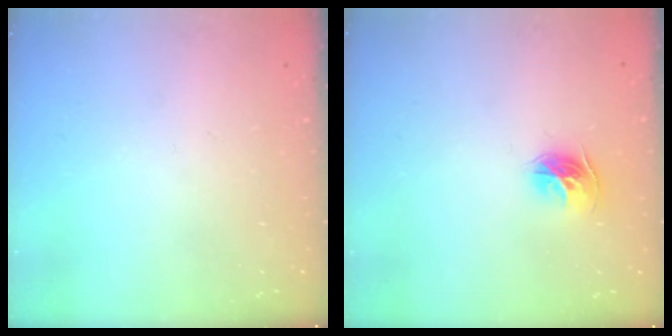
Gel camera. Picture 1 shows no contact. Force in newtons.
{"total": 9.2, "press": 9.1, "slide": 0.9}